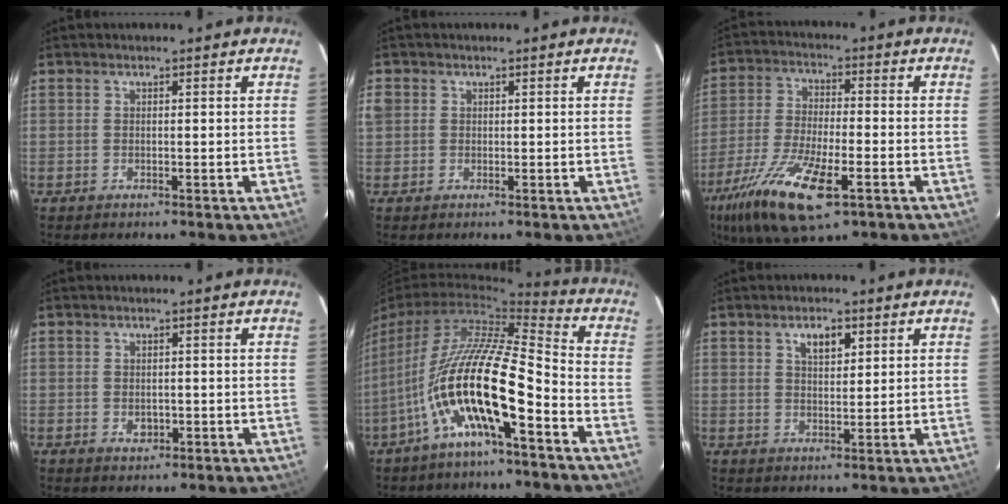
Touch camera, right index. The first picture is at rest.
{"total": 2.1, "force": [0.1, 2.0, 0.6], "torque": [-0.012, 0.002, -0.003]}
{"total": 17.1, "force": [-9.3, 5.4, 13.3], "torque": [-0.273, -0.047, -0.175]}
{"total": 2.3, "force": [-0.5, 1.8, 1.3], "torque": [-0.019, 0.001, -0.004]}
{"total": 15.6, "force": [-6.5, 3.4, 13.7], "torque": [-0.253, -0.010, -0.126]}
{"total": 4.2, "force": [2.0, 1.9, 3.1], "torque": [-0.050, 0.009, 0.035]}